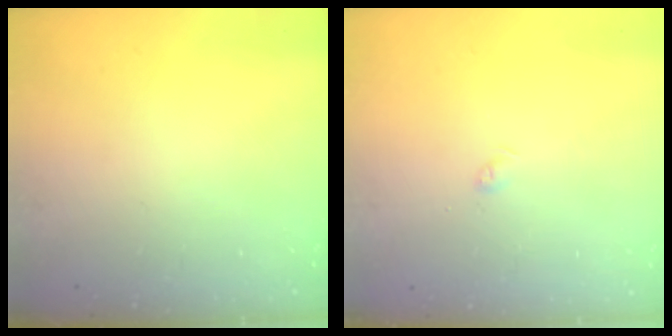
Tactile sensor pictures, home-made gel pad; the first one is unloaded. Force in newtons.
{"total": 2.4, "press": 2.3, "slide": 0.3}